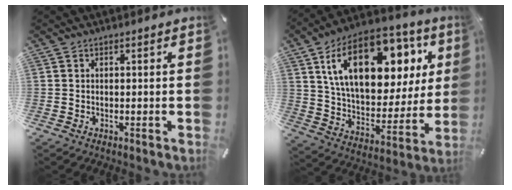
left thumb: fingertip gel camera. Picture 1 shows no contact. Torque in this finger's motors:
{"motor_torque": [2.50, 2.51, 1.85, -0.92, 0.42]}